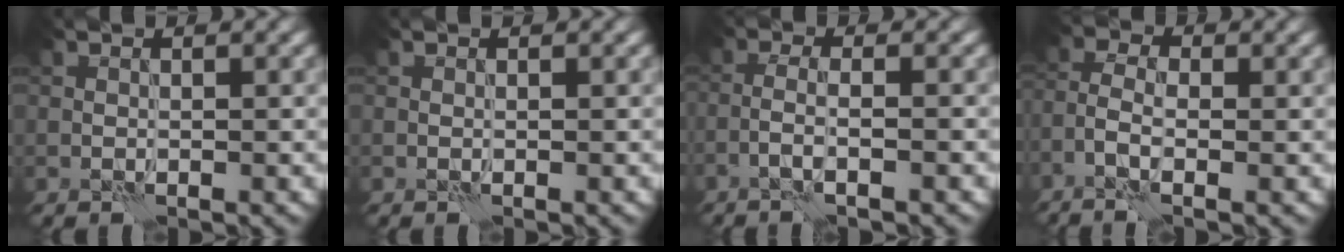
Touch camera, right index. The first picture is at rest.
{"total": 0.0}
{"total": 2.6, "force": [-1.3, 0.4, 2.2], "torque": [-0.039, 0.009, -0.035]}
{"total": 3.9, "force": [-1.6, 1.6, 3.2], "torque": [-0.083, -0.001, -0.033]}